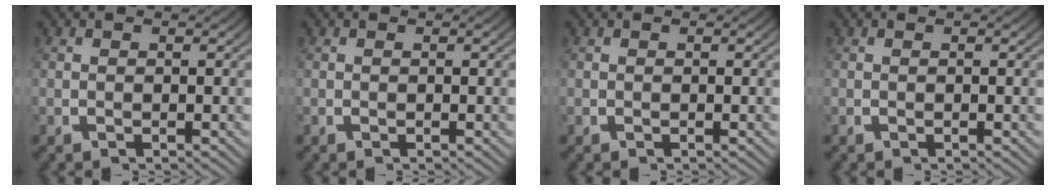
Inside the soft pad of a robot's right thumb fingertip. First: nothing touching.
{"total": 0.0}
{"total": 0.0}
{"total": 0.0}